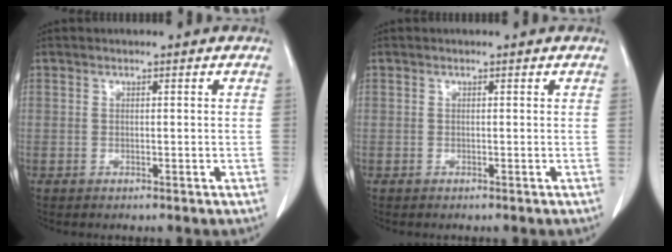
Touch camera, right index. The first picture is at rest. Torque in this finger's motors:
{"motor_torque": [-0.20, 0.09, -0.01, -0.01]}